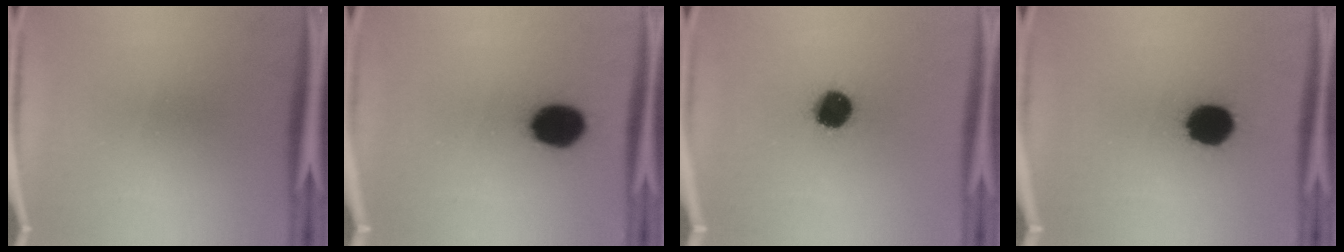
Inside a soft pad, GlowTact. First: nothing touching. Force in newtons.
{"total": 12.7}
{"total": 10.6}
{"total": 13.0}